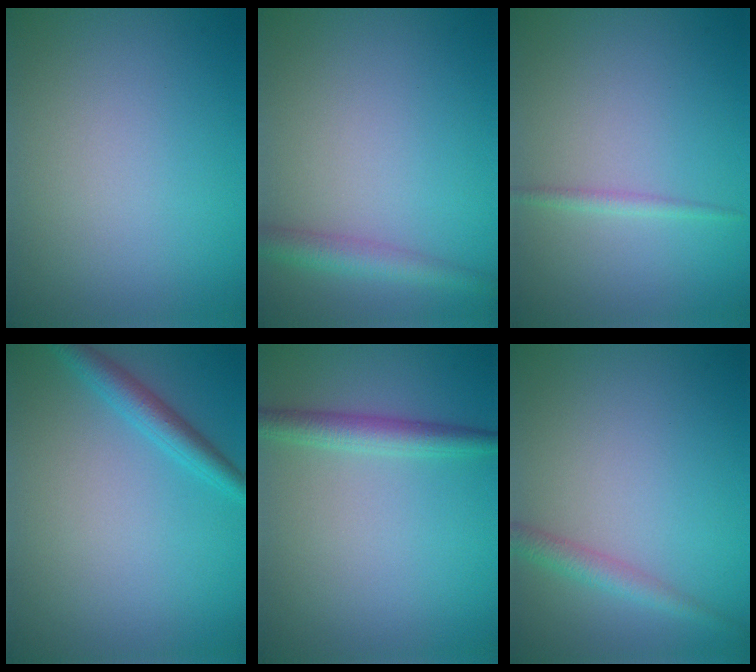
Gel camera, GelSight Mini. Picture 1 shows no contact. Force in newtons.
{"total": 2.7, "press": 2.7, "slide": 0.1}
{"total": 1.0, "press": 1.0, "slide": 0.1}
{"total": 2.6, "press": 2.6, "slide": 0.1}
{"total": 2.6, "press": 2.6, "slide": 0.0}
{"total": 2.0, "press": 2.0, "slide": 0.1}